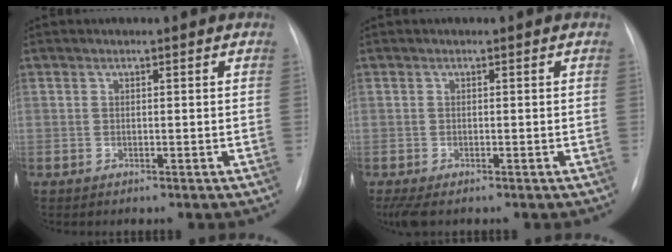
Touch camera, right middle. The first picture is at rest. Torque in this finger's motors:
{"motor_torque": [0.37, -0.10, 0.00, 0.02]}